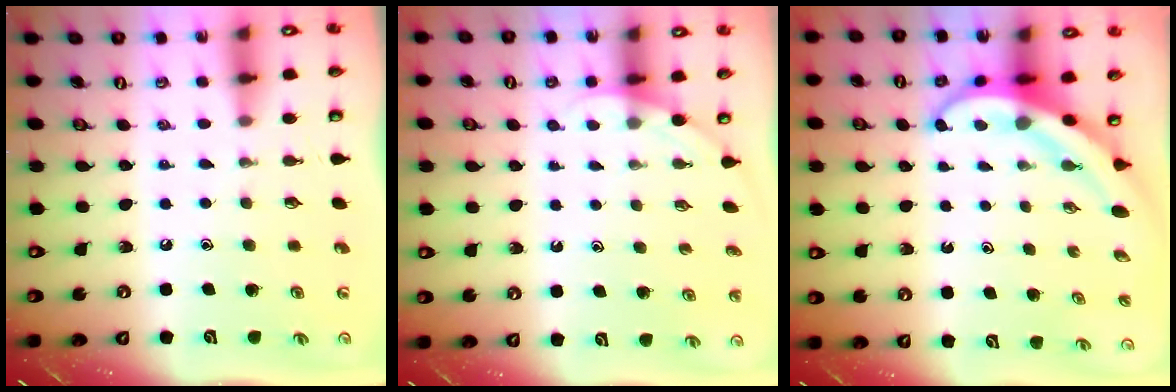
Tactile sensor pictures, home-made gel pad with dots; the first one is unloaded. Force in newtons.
{"total": 2.5, "press": 2.5, "slide": 0.2}
{"total": 5.3, "press": 5.3, "slide": 0.5}